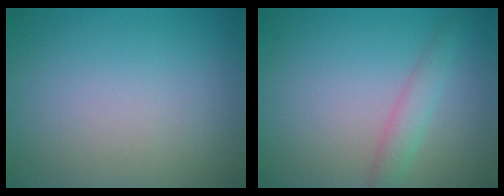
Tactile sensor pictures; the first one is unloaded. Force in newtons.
{"total": 1.9, "press": 1.9, "slide": 0.1}